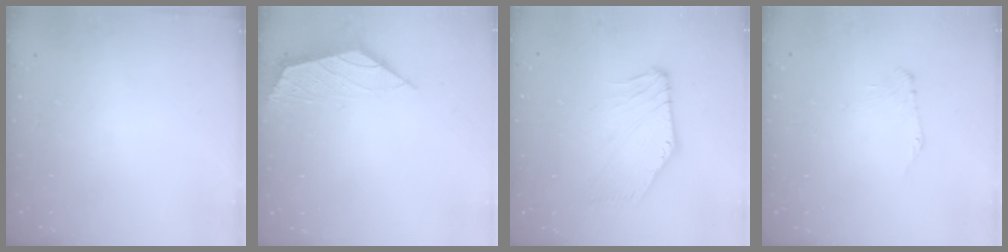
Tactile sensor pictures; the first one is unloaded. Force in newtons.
{"total": 2.1, "press": 2.0, "slide": 0.5}
{"total": 1.7, "press": 1.7, "slide": 0.5}
{"total": 1.0, "press": 0.9, "slide": 0.4}